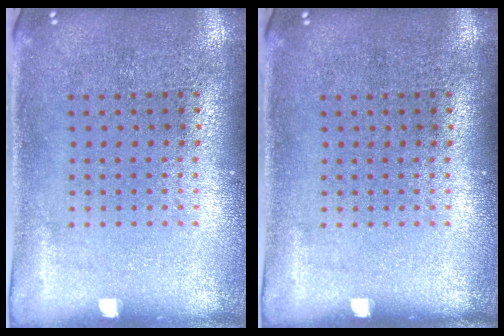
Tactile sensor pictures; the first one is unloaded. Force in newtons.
{"total": 0.0}